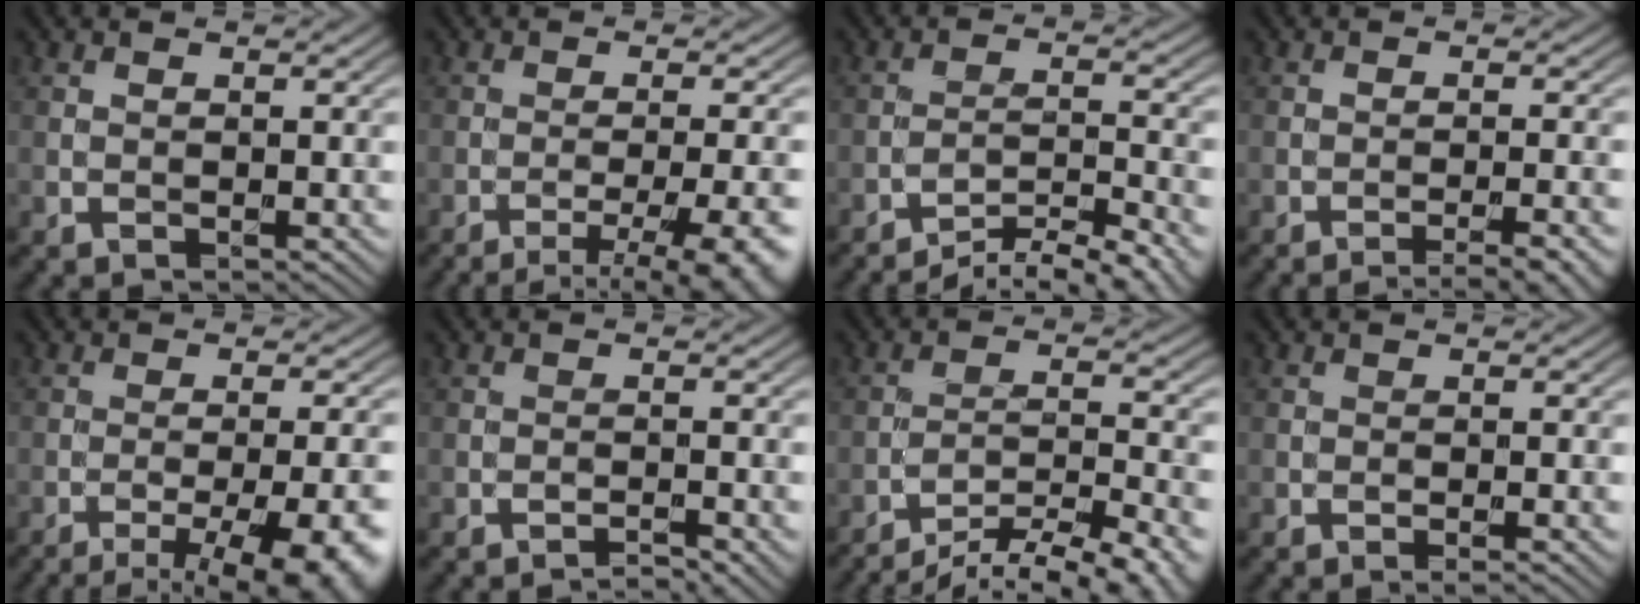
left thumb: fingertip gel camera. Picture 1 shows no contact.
{"total": 9.9, "force": [-6.3, 2.5, 7.3], "torque": [-0.093, -0.002, -0.070]}
{"total": 9.0, "force": [-7.8, 1.4, 4.2], "torque": [-0.068, 0.005, -0.113]}
{"total": 5.8, "force": [-4.1, 1.0, 4.0], "torque": [-0.051, 0.012, -0.062]}
{"total": 12.4, "force": [-7.2, 3.8, 9.4], "torque": [-0.121, -0.011, -0.079]}
{"total": 1.8, "force": [-1.4, 0.2, 1.1], "torque": [-0.017, 0.004, -0.026]}
{"total": 13.9, "force": [-12.1, 2.8, 6.4], "torque": [-0.098, -0.005, -0.167]}
{"total": 1.1, "force": [-0.6, 0.1, 0.9], "torque": [-0.016, 0.000, -0.010]}